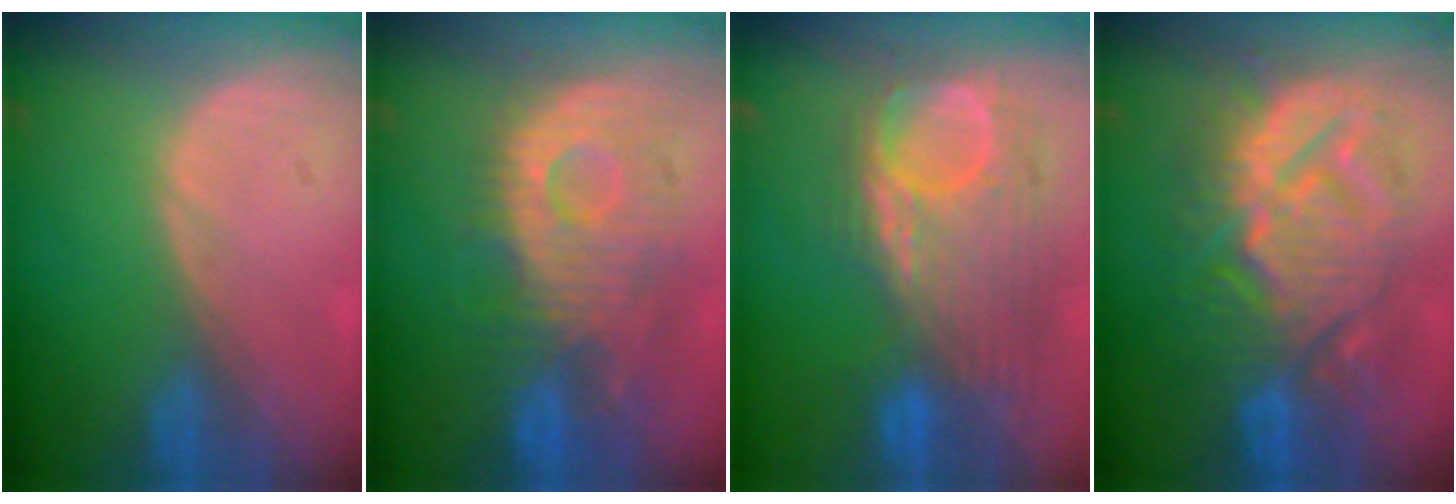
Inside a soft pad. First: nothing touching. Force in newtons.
{"total": 11.2, "press": 10.3, "slide": 4.5}
{"total": 11.3, "press": 10.5, "slide": 4.3}
{"total": 13.9, "press": 13.8, "slide": 1.4}